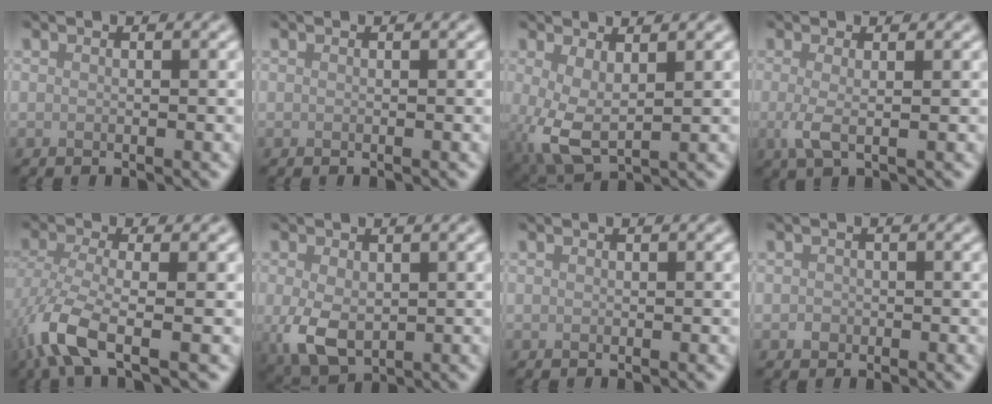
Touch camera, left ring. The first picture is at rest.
{"total": 0.0}
{"total": 4.3, "force": [0.1, 1.8, 3.8], "torque": [-0.093, -0.011, 0.004]}
{"total": 2.3, "force": [-0.2, 0.6, 2.2], "torque": [-0.044, -0.005, -0.005]}
{"total": 5.8, "force": [-2.7, 1.9, 4.8], "torque": [-0.119, -0.011, -0.064]}
{"total": 4.6, "force": [-0.5, 3.0, 3.5], "torque": [-0.081, -0.015, -0.002]}
{"total": 0.0}
{"total": 0.8, "force": [-0.3, 0.7, 0.1], "torque": [0.003, -0.003, -0.007]}